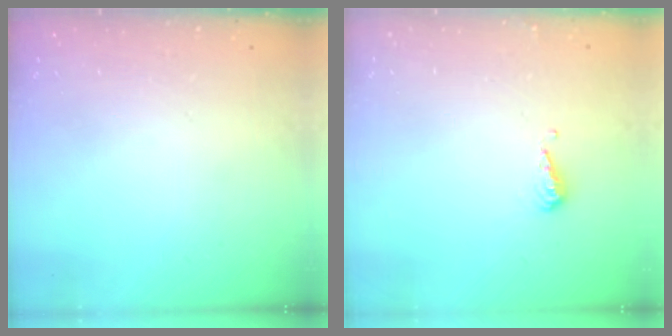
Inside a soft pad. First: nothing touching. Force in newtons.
{"total": 3.8, "press": 3.7, "slide": 0.3}